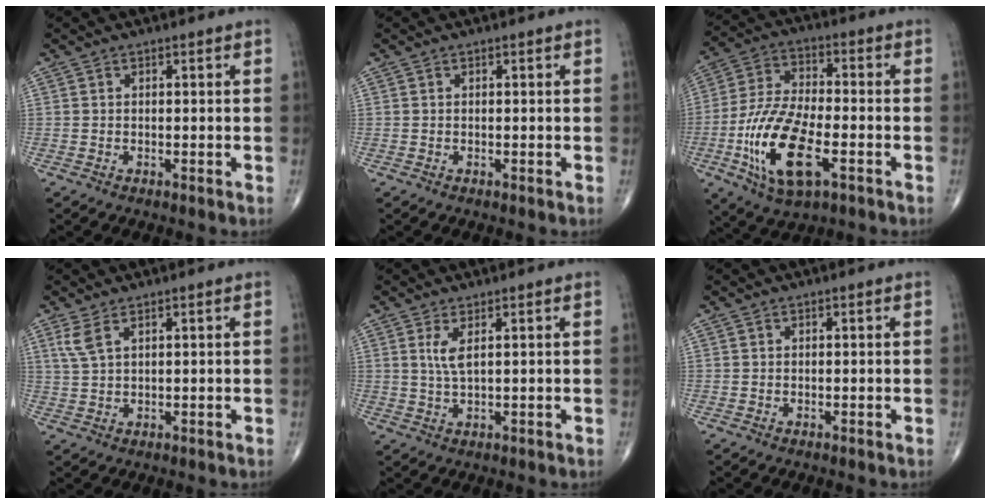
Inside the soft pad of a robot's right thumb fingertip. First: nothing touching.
{"total": 0.0}
{"total": 17.2, "force": [-5.7, 7.4, 14.4], "torque": [-0.291, 0.014, -0.101]}
{"total": 3.4, "force": [1.9, 1.2, 2.6], "torque": [-0.064, 0.003, 0.049]}
{"total": 3.1, "force": [1.2, 0.6, 2.8], "torque": [-0.065, -0.008, 0.031]}
{"total": 0.0}